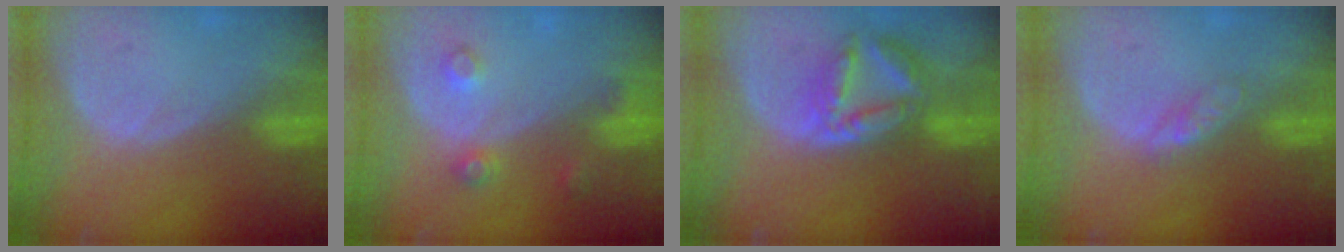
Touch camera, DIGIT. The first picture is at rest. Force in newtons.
{"total": 3.7, "press": 3.4, "slide": 1.6}
{"total": 7.9, "press": 6.9, "slide": 3.9}
{"total": 2.7, "press": 2.7, "slide": 0.3}